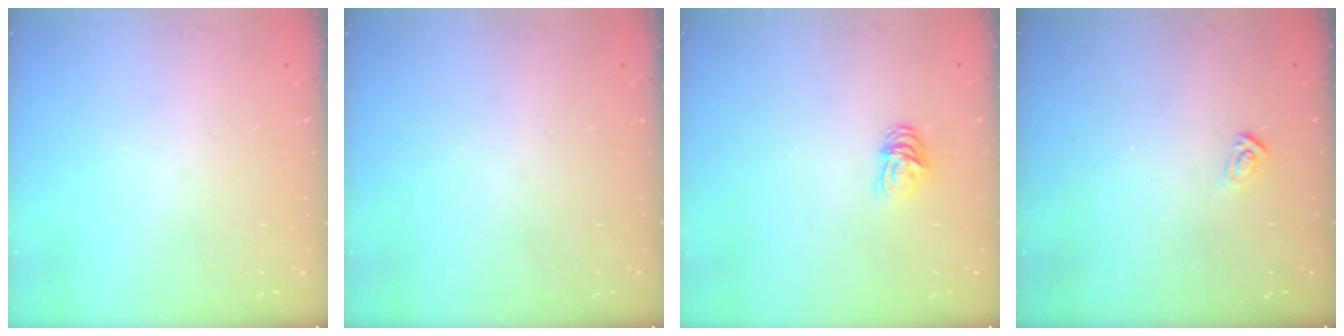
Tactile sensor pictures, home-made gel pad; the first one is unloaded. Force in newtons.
{"total": 0.0}
{"total": 5.5, "press": 5.5, "slide": 0.6}
{"total": 2.9, "press": 2.9, "slide": 0.3}